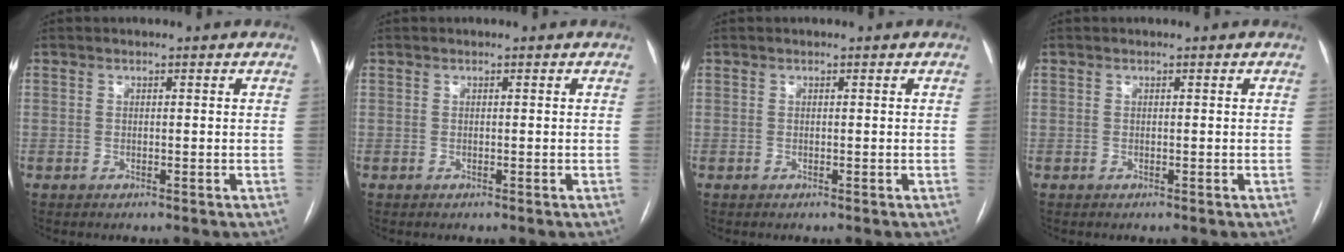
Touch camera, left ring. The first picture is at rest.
{"total": 0.0}
{"total": 0.0}
{"total": 0.0}